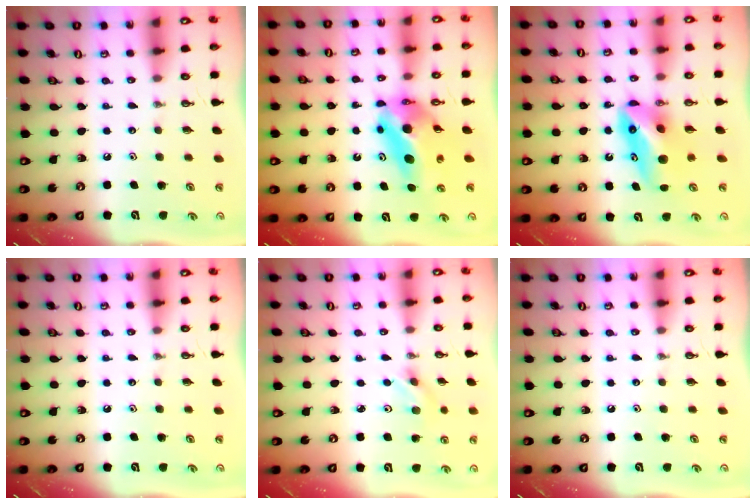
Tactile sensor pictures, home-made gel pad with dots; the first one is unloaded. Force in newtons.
{"total": 13.2, "press": 11.0, "slide": 7.2}
{"total": 9.2, "press": 9.1, "slide": 1.2}
{"total": 0.0}
{"total": 2.6, "press": 2.4, "slide": 0.8}
{"total": 0.0}